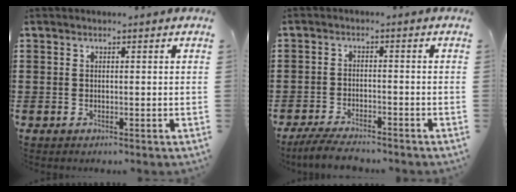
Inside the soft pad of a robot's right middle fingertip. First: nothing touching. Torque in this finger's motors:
{"motor_torque": [0.27, -0.08, 0.11, 0.05]}